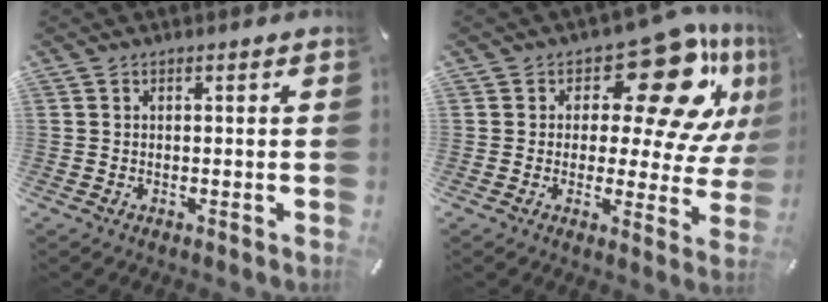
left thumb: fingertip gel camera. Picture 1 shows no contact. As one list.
[{"total": 18.5, "force": [10.8, 7.6, 13.0], "torque": [-0.172, -0.089, 0.174]}]